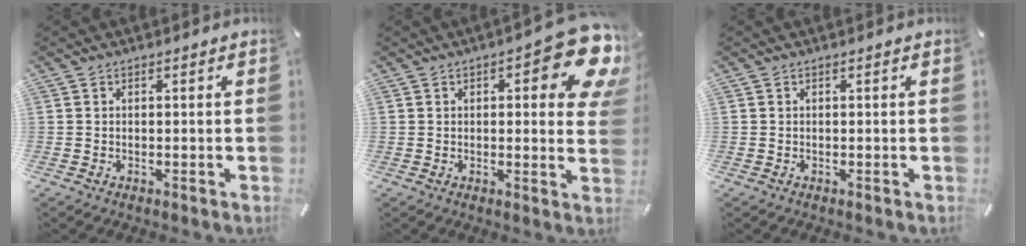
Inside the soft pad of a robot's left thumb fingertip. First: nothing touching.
{"total": 15.1, "force": [6.4, 5.5, 12.5], "torque": [-0.154, -0.046, 0.104]}
{"total": 0.0}